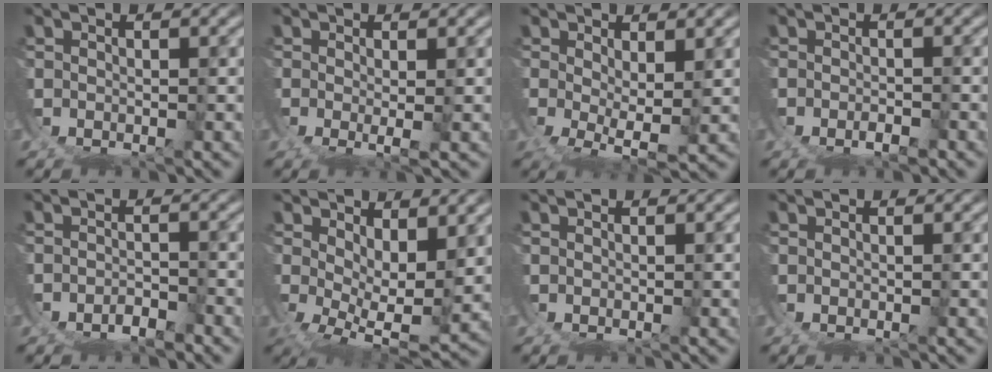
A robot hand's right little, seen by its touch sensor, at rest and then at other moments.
{"total": 1.5, "force": [-0.2, -0.7, 1.3], "torque": [-0.027, -0.020, 0.005]}
{"total": 3.0, "force": [-0.3, 0.5, 3.0], "torque": [-0.053, -0.038, 0.014]}
{"total": 1.1, "force": [-0.7, -0.5, 0.6], "torque": [-0.004, 0.000, -0.013]}
{"total": 1.6, "force": [-1.4, -0.6, 0.1], "torque": [0.007, 0.001, -0.025]}
{"total": 5.6, "force": [-1.3, 2.2, 5.0], "torque": [-0.081, -0.047, 0.001]}
{"total": 0.0}
{"total": 0.0}